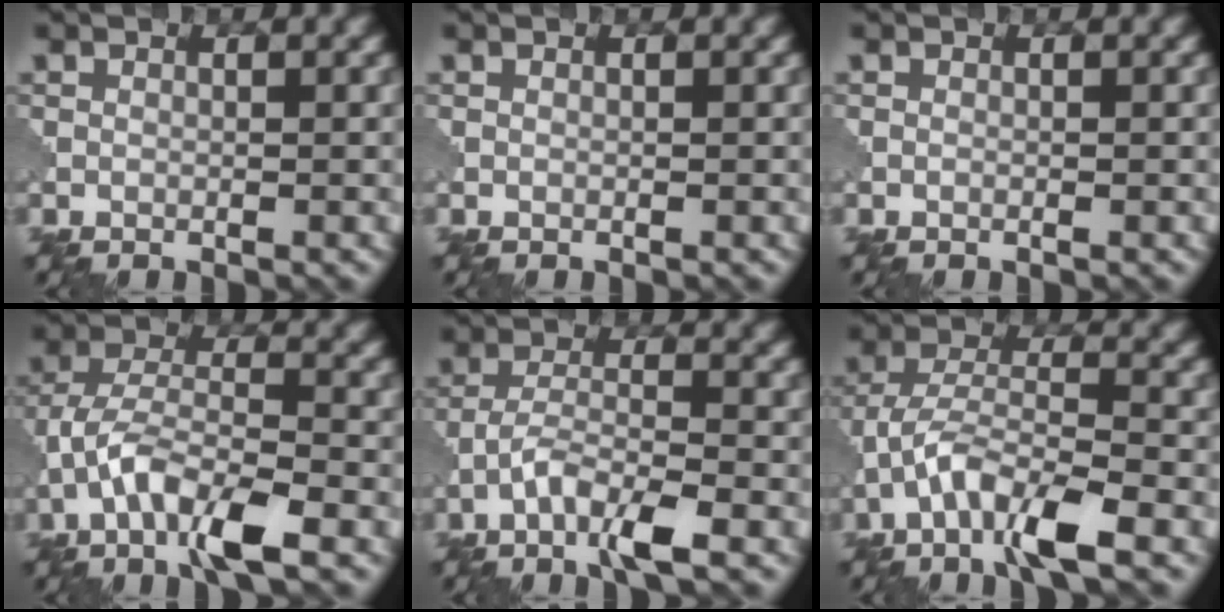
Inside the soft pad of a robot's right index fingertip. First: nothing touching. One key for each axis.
{"total": 0.0}
{"total": 0.0}
{"total": 7.0, "fx": -3.6, "fy": 2.4, "fz": 5.6, "tx": -0.110, "ty": 0.005, "tz": -0.076}
{"total": 4.5, "fx": -2.7, "fy": 0.9, "fz": 3.5, "tx": -0.070, "ty": 0.005, "tz": -0.059}
{"total": 6.5, "fx": -3.7, "fy": 1.8, "fz": 5.1, "tx": -0.100, "ty": 0.006, "tz": -0.078}